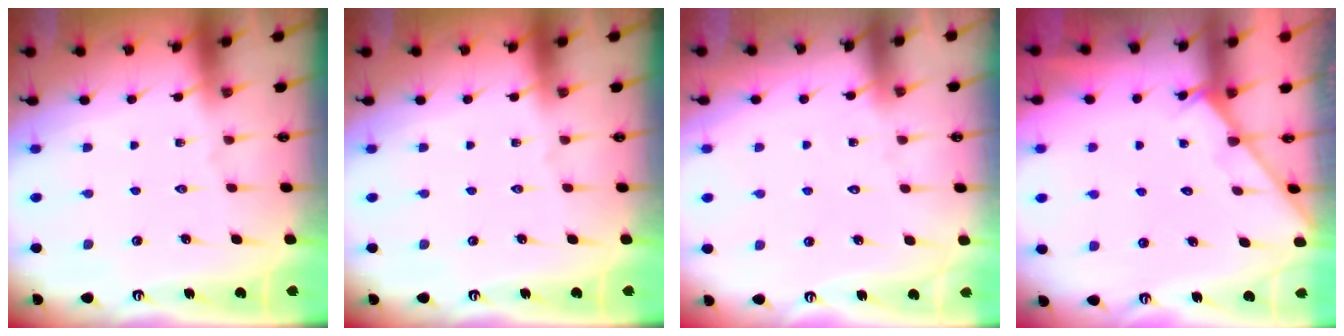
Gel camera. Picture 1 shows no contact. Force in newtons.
{"total": 0.0}
{"total": 6.4, "press": 6.4, "slide": 0.5}
{"total": 2.8, "press": 2.8, "slide": 0.2}